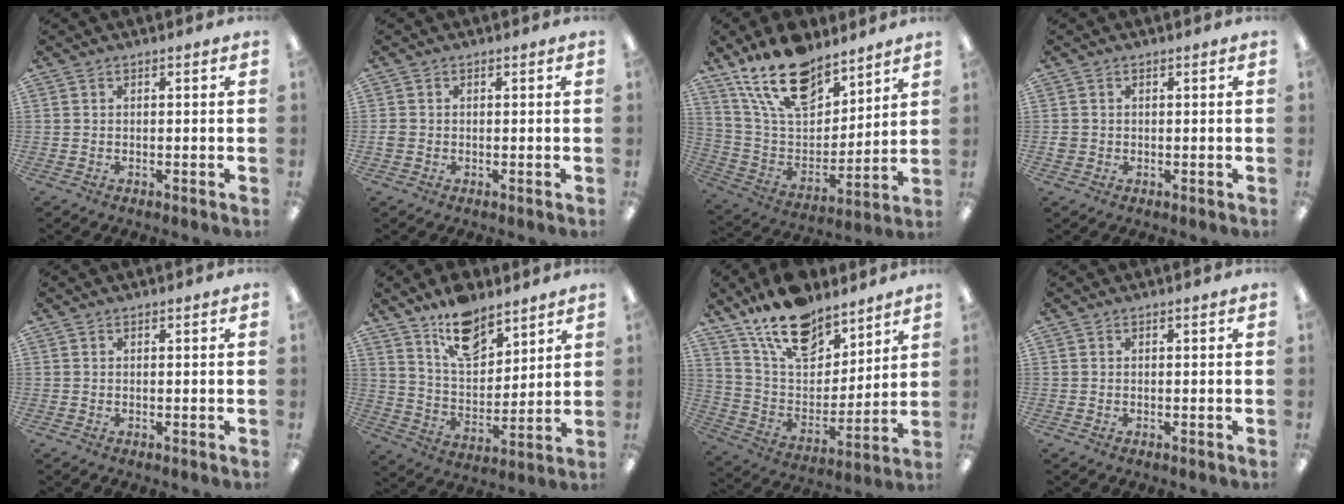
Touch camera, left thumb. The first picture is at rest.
{"total": 1.3, "force": [-0.2, 1.2, 0.4], "torque": [-0.007, 0.004, -0.006]}
{"total": 19.1, "force": [13.6, 9.4, 9.6], "torque": [-0.182, -0.070, 0.248]}
{"total": 1.6, "force": [-0.1, 1.5, 0.4], "torque": [-0.008, 0.005, -0.004]}
{"total": 0.0}
{"total": 13.1, "force": [9.8, 6.3, 6.0], "torque": [-0.098, -0.053, 0.178]}
{"total": 17.2, "force": [13.1, 8.1, 7.5], "torque": [-0.148, -0.076, 0.240]}
{"total": 0.0}